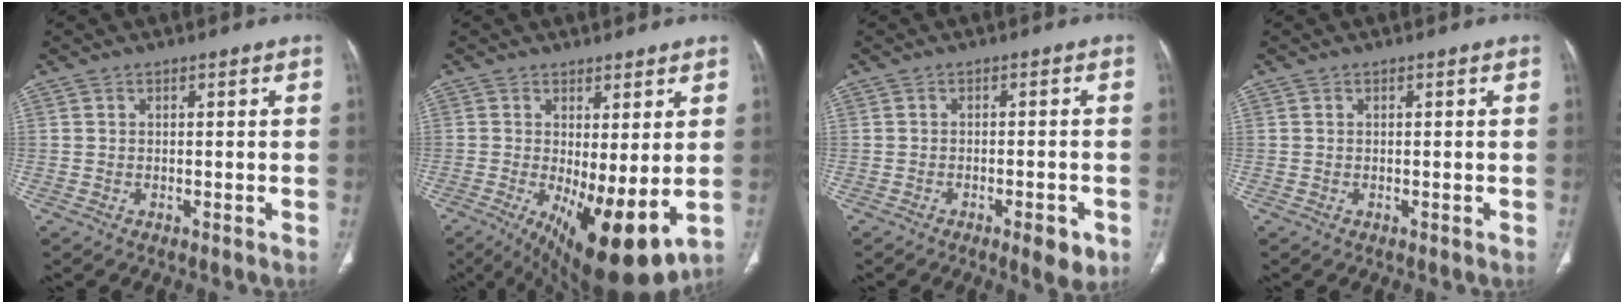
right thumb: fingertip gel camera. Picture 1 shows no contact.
{"total": 13.8, "force": [-2.0, 4.7, 12.8], "torque": [-0.204, -0.028, -0.012]}
{"total": 5.0, "force": [-2.5, 1.6, 4.0], "torque": [-0.048, 0.003, -0.030]}
{"total": 0.0}